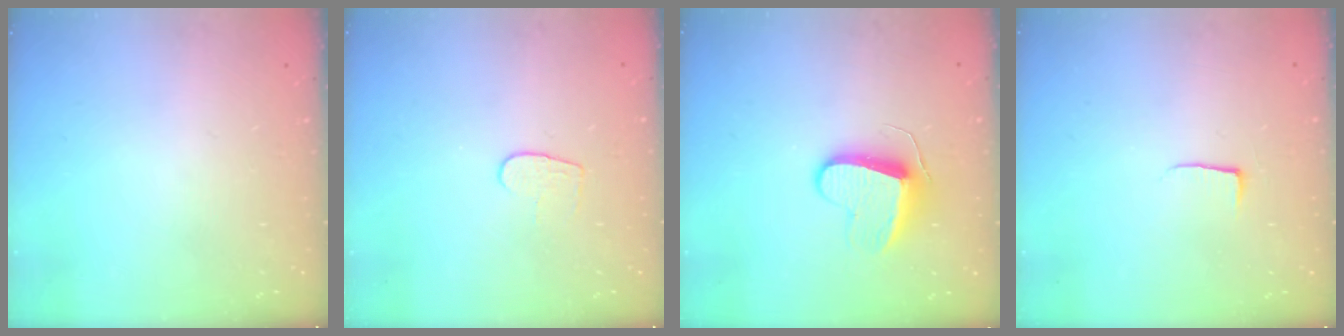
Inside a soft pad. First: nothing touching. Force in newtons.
{"total": 5.4, "press": 5.4, "slide": 0.3}
{"total": 9.4, "press": 9.4, "slide": 0.4}
{"total": 3.8, "press": 3.8, "slide": 0.5}